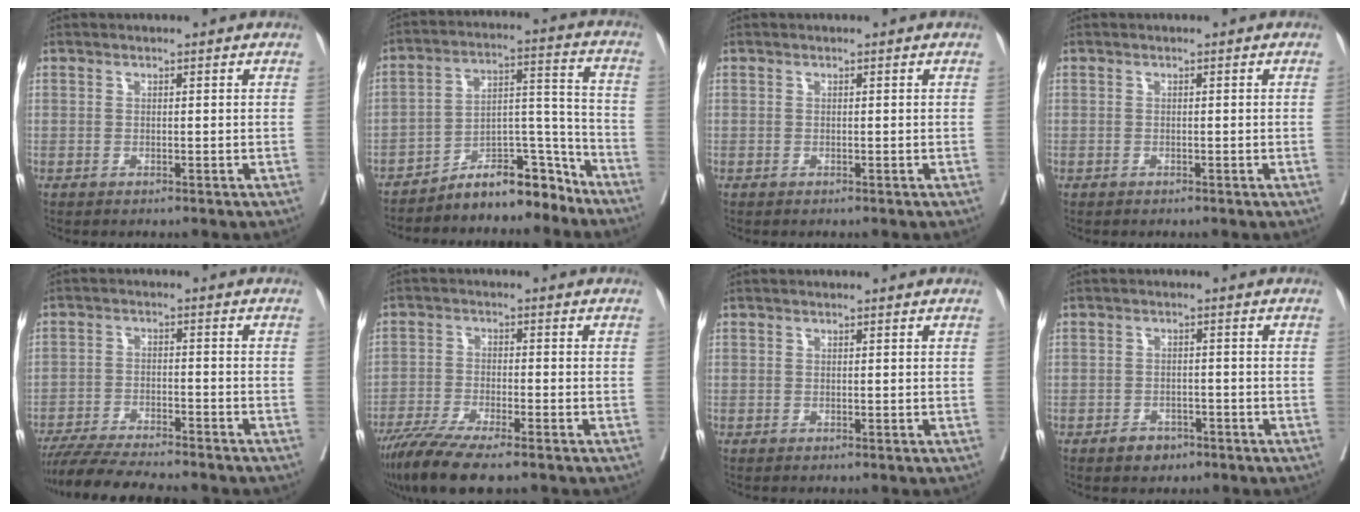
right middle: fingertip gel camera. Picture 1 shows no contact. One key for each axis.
{"total": 10.3, "fx": -9.3, "fy": 2.6, "fz": 3.5, "tx": -0.043, "ty": 0.051, "tz": -0.156}
{"total": 0.0}
{"total": 0.0}
{"total": 13.5, "fx": -12.0, "fy": 1.3, "fz": 6.1, "tx": -0.091, "ty": -0.017, "tz": -0.183}
{"total": 10.3, "fx": -8.1, "fy": 1.0, "fz": 6.2, "tx": -0.100, "ty": -0.024, "tz": -0.136}
{"total": 0.0}
{"total": 2.9, "fx": -2.0, "fy": 1.8, "fz": 1.0, "tx": -0.016, "ty": 0.006, "tz": -0.023}